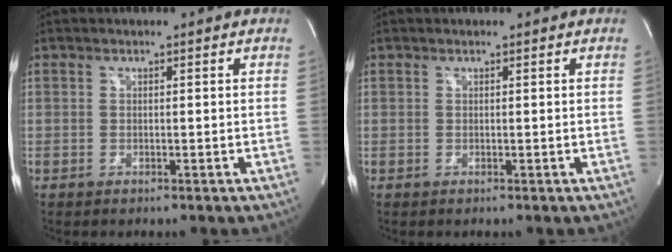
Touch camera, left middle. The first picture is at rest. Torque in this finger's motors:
{"motor_torque": [0.10, -0.09, -0.08, 0.00]}